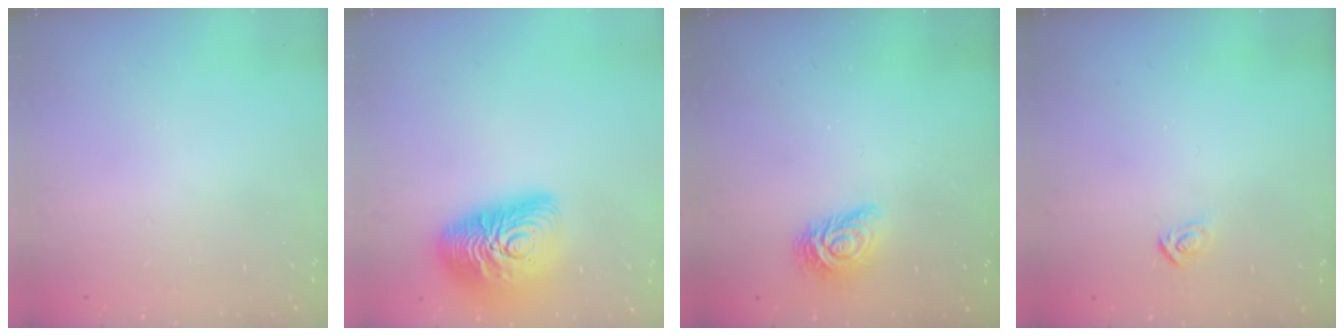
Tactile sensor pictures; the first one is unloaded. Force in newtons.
{"total": 18.2, "press": 18.1, "slide": 1.3}
{"total": 9.6, "press": 9.6, "slide": 0.3}
{"total": 3.6, "press": 3.6, "slide": 0.4}